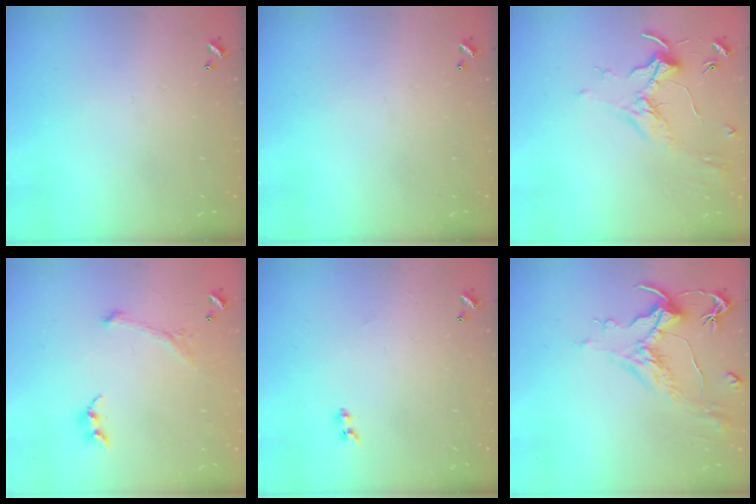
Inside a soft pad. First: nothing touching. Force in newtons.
{"total": 0.0}
{"total": 1.7, "press": 1.5, "slide": 0.7}
{"total": 2.9, "press": 2.7, "slide": 0.9}
{"total": 1.1, "press": 0.9, "slide": 0.6}
{"total": 1.6, "press": 0.8, "slide": 1.4}